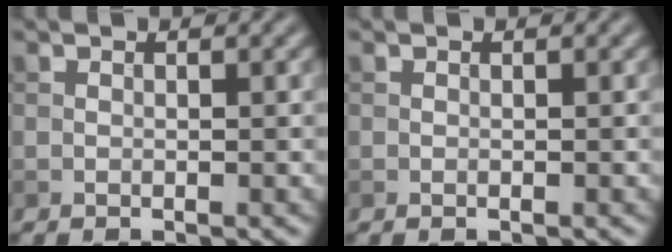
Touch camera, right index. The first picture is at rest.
{"total": 0.0}